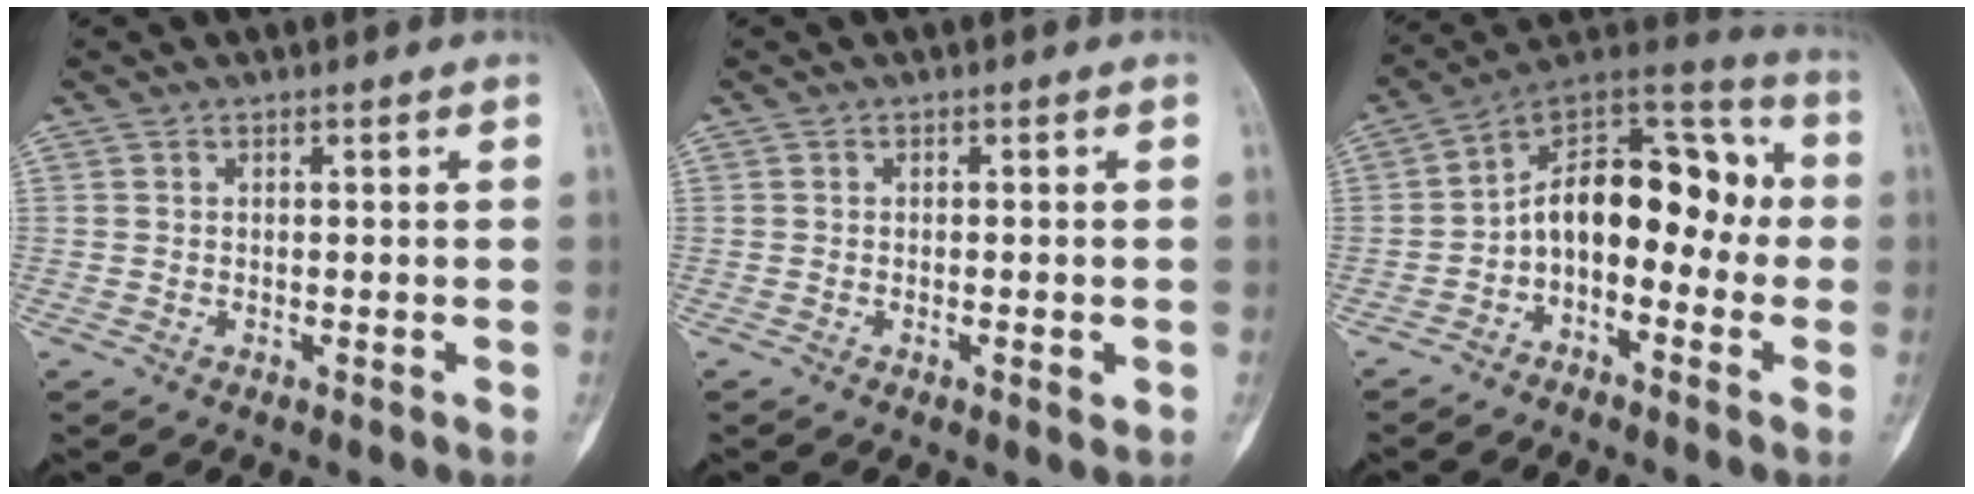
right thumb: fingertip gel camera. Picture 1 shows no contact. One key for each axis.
{"total": 2.0, "fx": -0.6, "fy": 0.6, "fz": 1.8, "tx": -0.027, "ty": -0.001, "tz": -0.008}
{"total": 15.2, "fx": -2.1, "fy": 9.2, "fz": 11.9, "tx": -0.148, "ty": 0.076, "tz": -0.050}